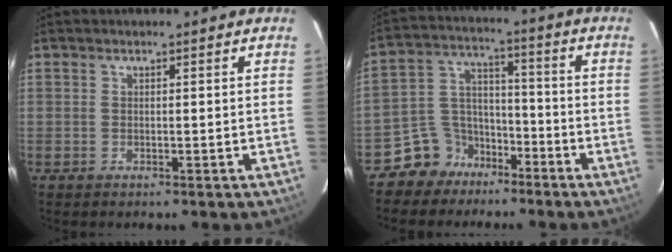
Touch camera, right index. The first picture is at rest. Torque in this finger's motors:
{"motor_torque": [-0.30, -0.86, -0.32, -0.21]}